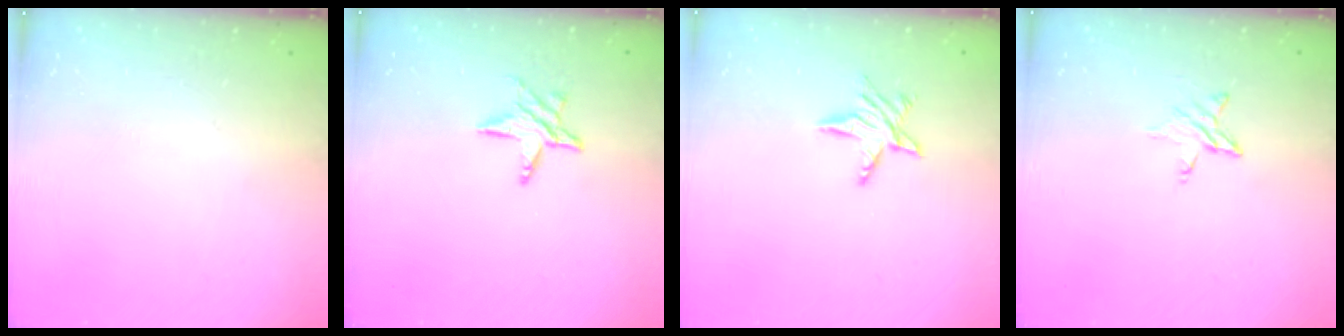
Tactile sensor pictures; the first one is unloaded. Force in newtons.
{"total": 7.2, "press": 7.2, "slide": 0.7}
{"total": 6.3, "press": 6.3, "slide": 0.3}
{"total": 4.5, "press": 4.5, "slide": 0.5}